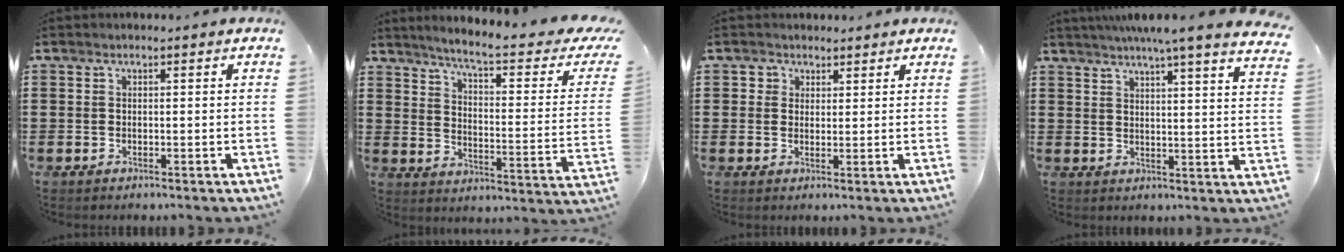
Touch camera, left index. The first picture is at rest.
{"total": 6.3, "force": [4.6, -0.5, 4.3], "torque": [-0.094, -0.039, 0.071]}
{"total": 2.4, "force": [1.6, 1.8, -0.1], "torque": [0.007, 0.001, 0.026]}
{"total": 6.0, "force": [5.1, -1.2, 3.0], "torque": [-0.075, -0.025, 0.087]}